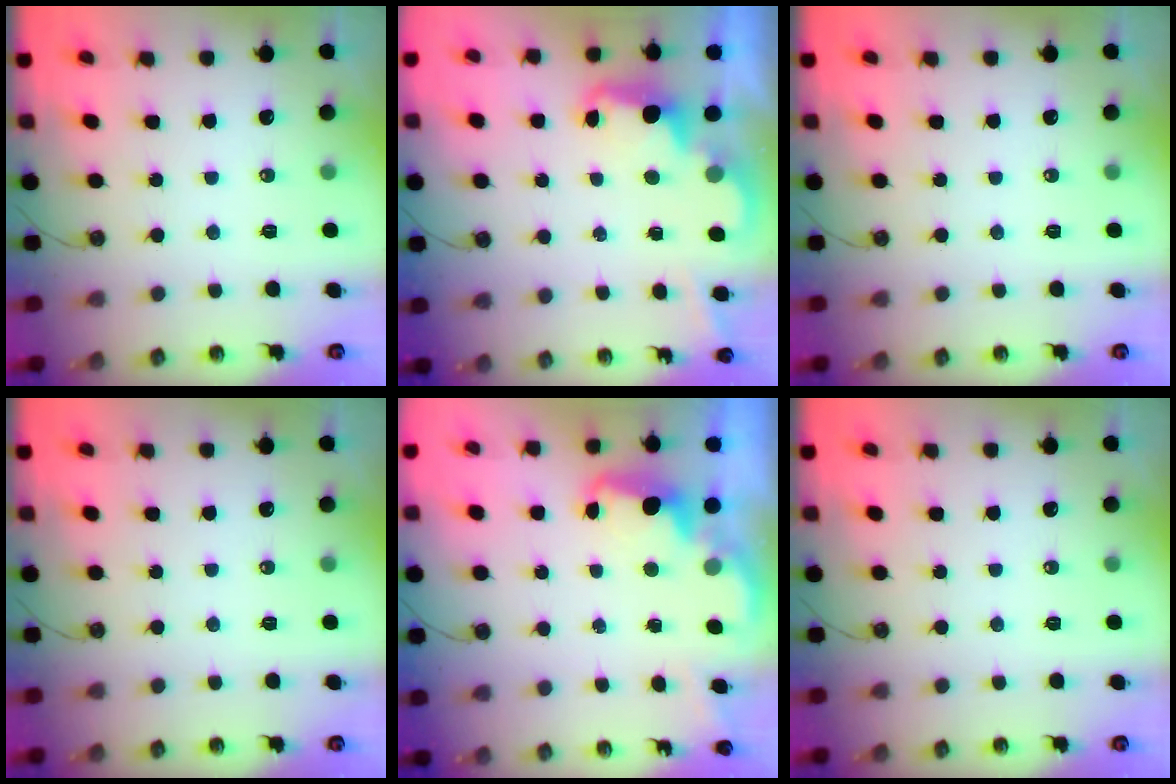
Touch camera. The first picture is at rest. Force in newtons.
{"total": 2.5, "press": 2.4, "slide": 0.5}
{"total": 0.0}
{"total": 0.0}
{"total": 2.5, "press": 2.5, "slide": 0.5}
{"total": 0.0}